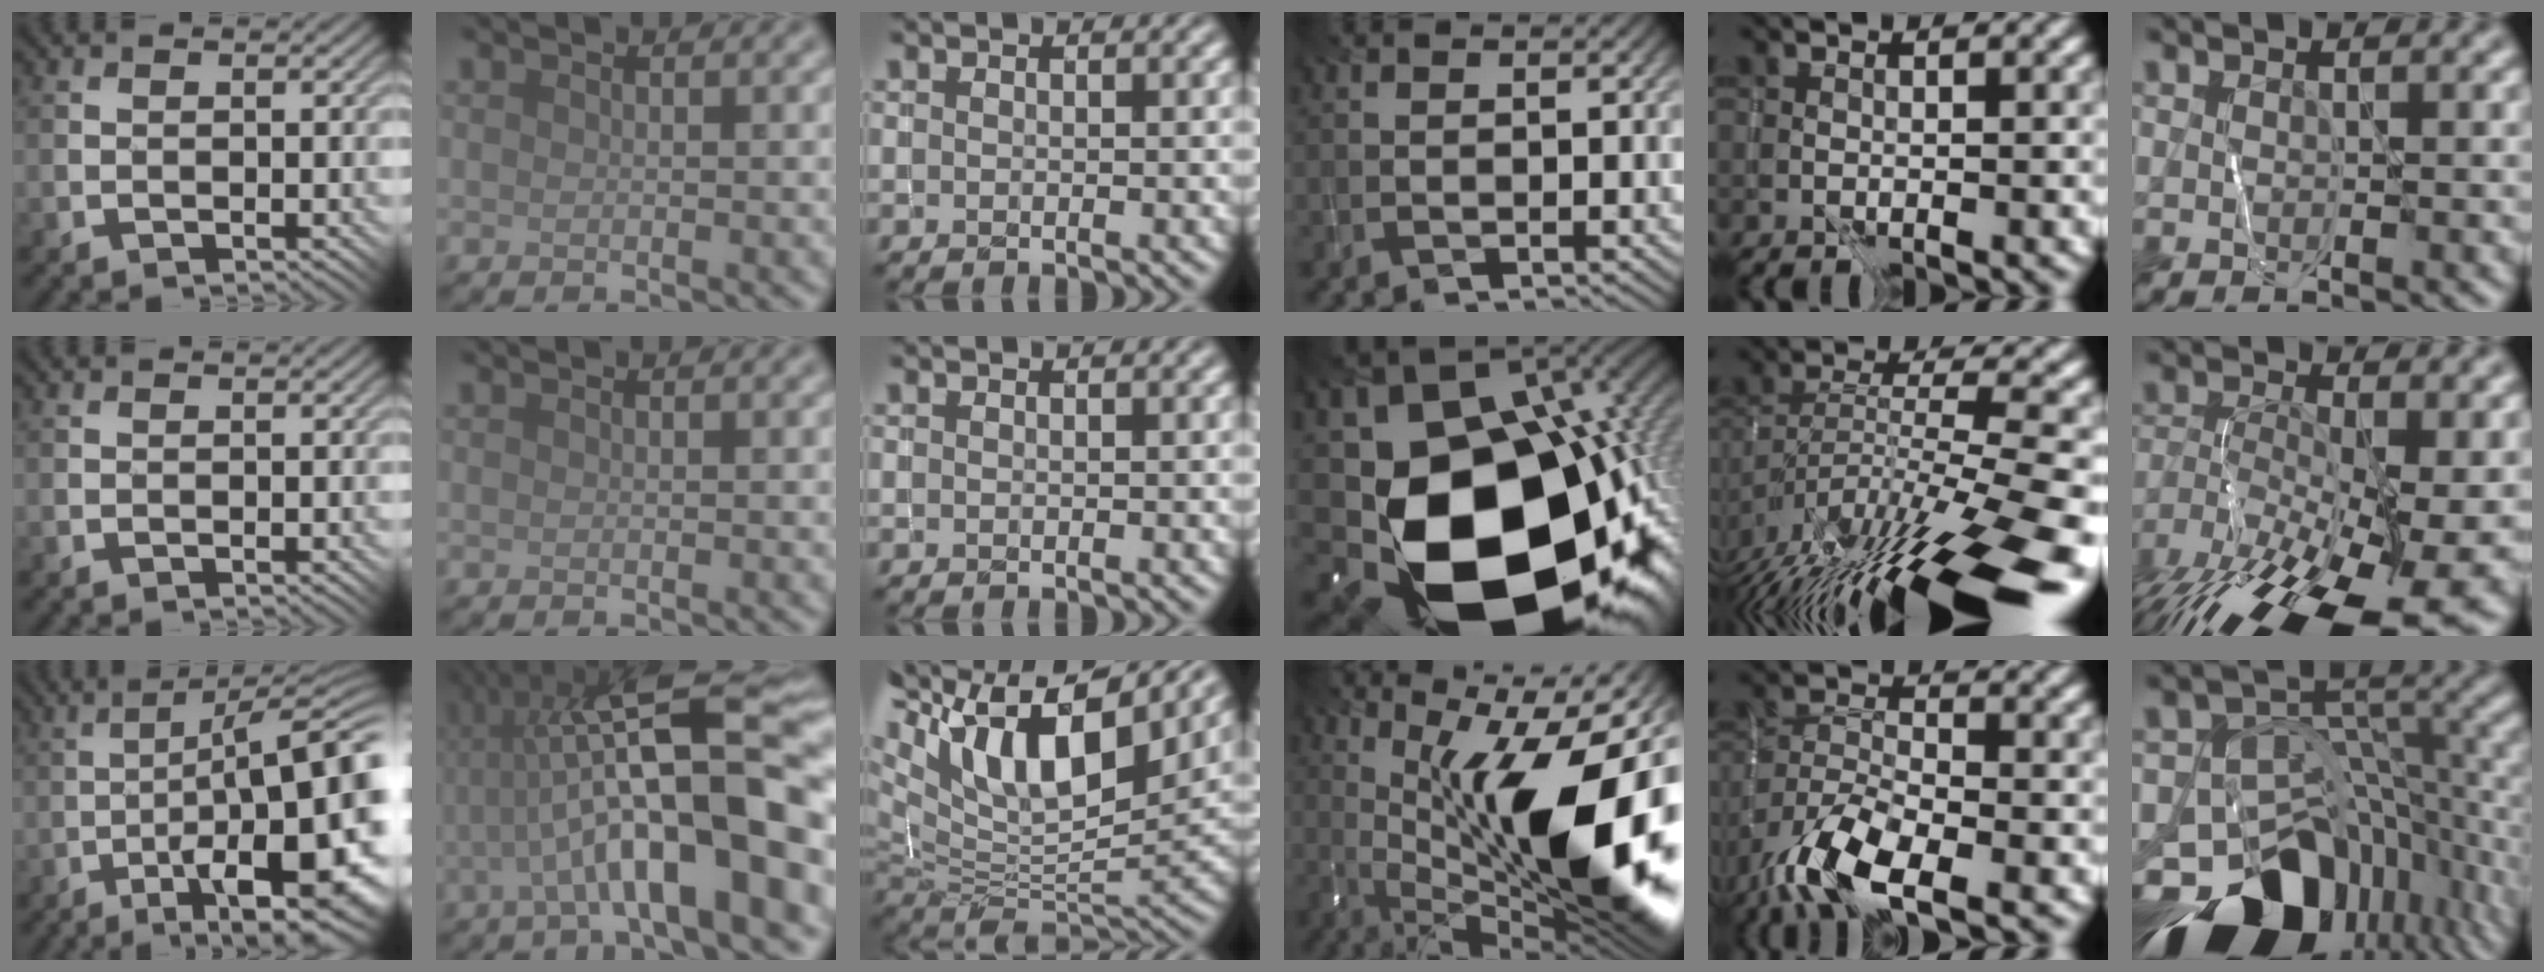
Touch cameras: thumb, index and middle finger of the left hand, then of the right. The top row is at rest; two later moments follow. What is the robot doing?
{"motion": "wrap", "object": "thread"}